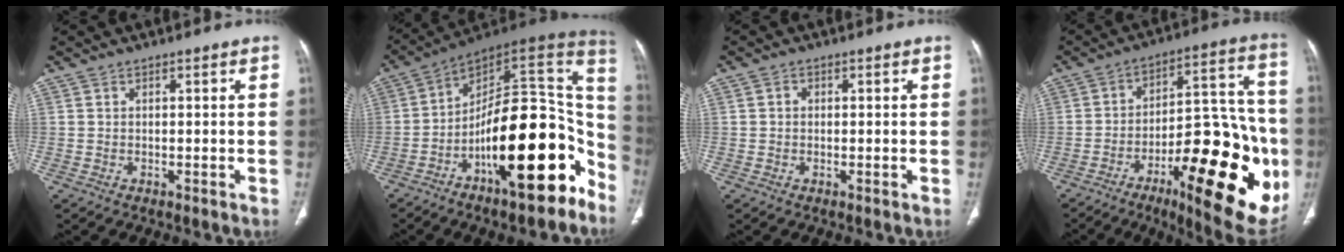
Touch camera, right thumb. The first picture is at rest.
{"total": 24.7, "force": [-11.1, 9.8, 19.8], "torque": [-0.231, 0.102, -0.171]}
{"total": 1.1, "force": [0.0, 1.0, 0.4], "torque": [-0.001, 0.003, -0.003]}
{"total": 30.4, "force": [-10.3, 10.5, 26.6], "torque": [-0.319, 0.047, -0.136]}